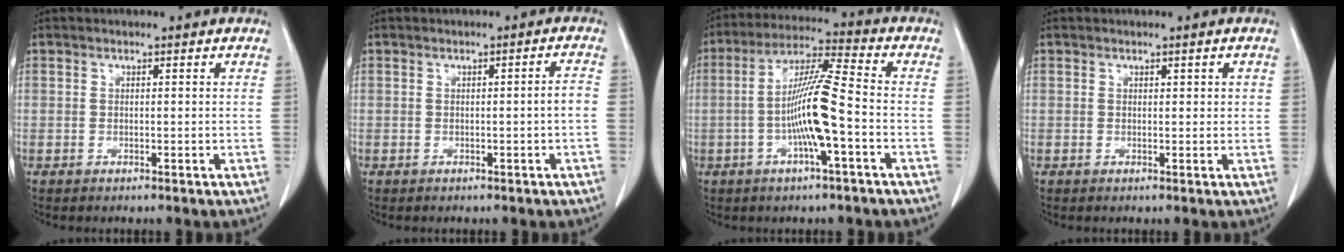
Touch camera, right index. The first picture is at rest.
{"total": 1.9, "force": [-0.6, -0.2, 1.7], "torque": [-0.023, 0.000, -0.009]}
{"total": 10.6, "force": [-2.4, 0.2, 10.3], "torque": [-0.202, 0.009, -0.050]}
{"total": 1.3, "force": [0.4, 0.6, 1.1], "torque": [-0.011, 0.003, 0.006]}